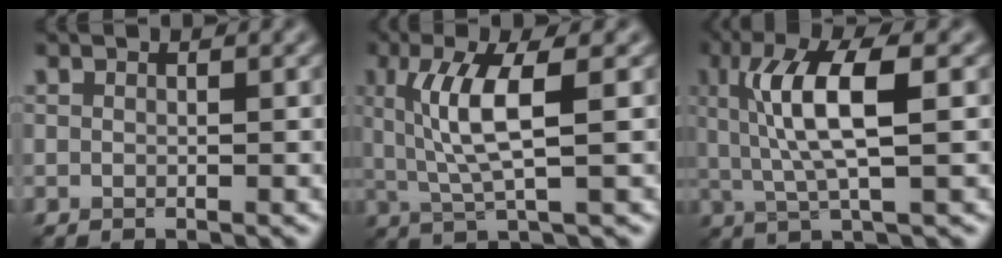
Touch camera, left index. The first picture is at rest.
{"total": 5.4, "force": [1.0, 1.1, 5.2], "torque": [-0.109, 0.001, 0.023]}
{"total": 6.7, "force": [1.2, 1.7, 6.3], "torque": [-0.122, 0.007, 0.023]}